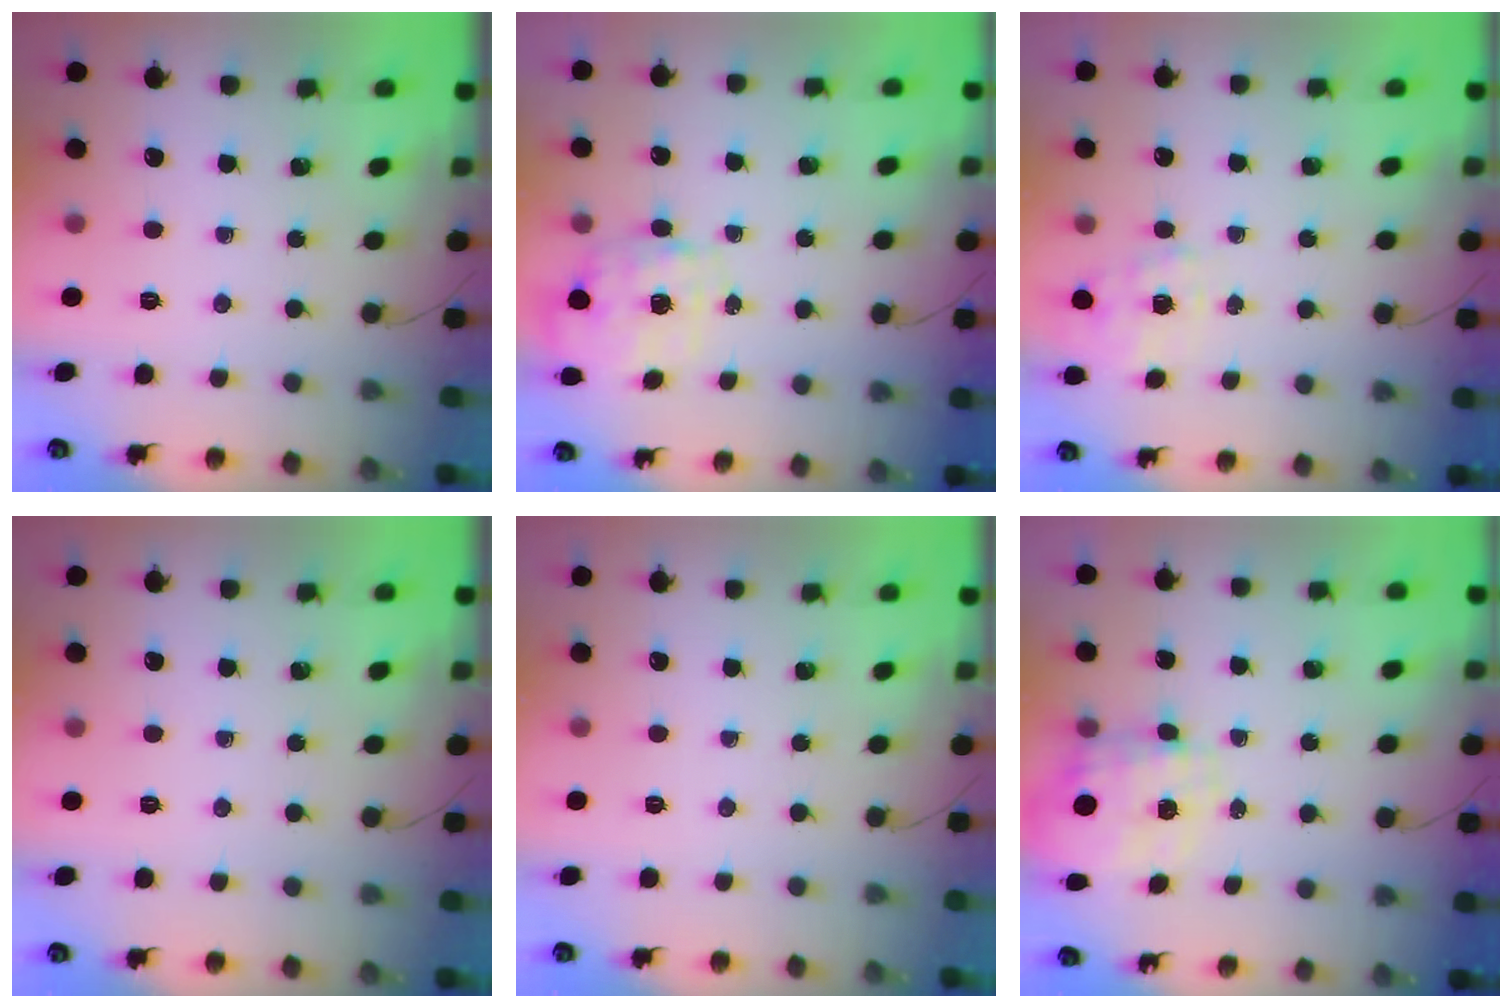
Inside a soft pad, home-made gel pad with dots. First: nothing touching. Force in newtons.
{"total": 2.8, "press": 2.7, "slide": 0.9}
{"total": 0.9, "press": 0.3, "slide": 0.8}
{"total": 0.0}
{"total": 2.4, "press": 2.4, "slide": 0.5}
{"total": 3.3, "press": 3.2, "slide": 1.1}